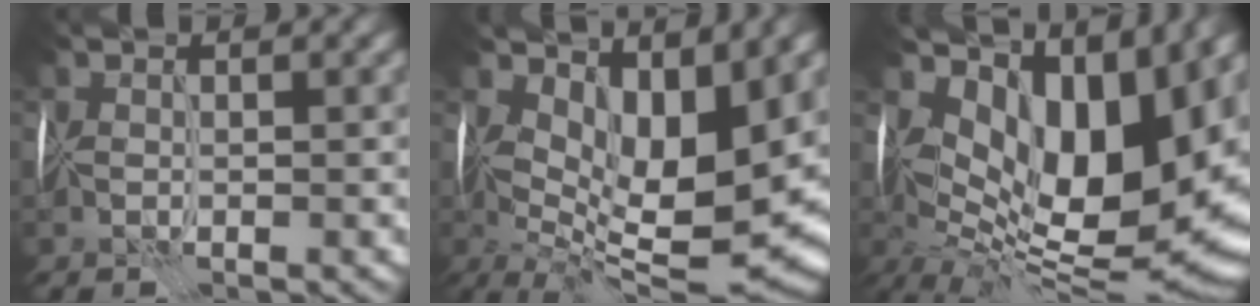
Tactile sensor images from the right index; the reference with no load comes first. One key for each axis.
{"total": 10.6, "fx": 2.2, "fy": 4.6, "fz": 9.3, "tx": -0.162, "ty": -0.018, "tz": 0.046}
{"total": 15.2, "fx": 4.2, "fy": 8.0, "fz": 12.2, "tx": -0.182, "ty": 0.006, "tz": 0.086}